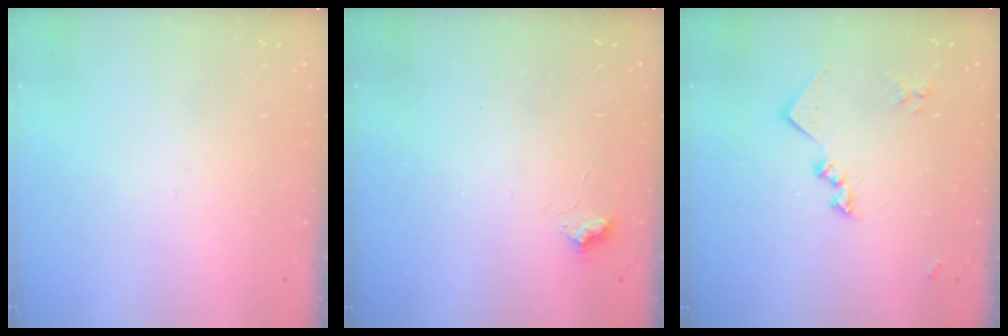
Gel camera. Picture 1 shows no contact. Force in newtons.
{"total": 5.1, "press": 5.0, "slide": 0.7}
{"total": 12.7, "press": 12.7, "slide": 0.6}